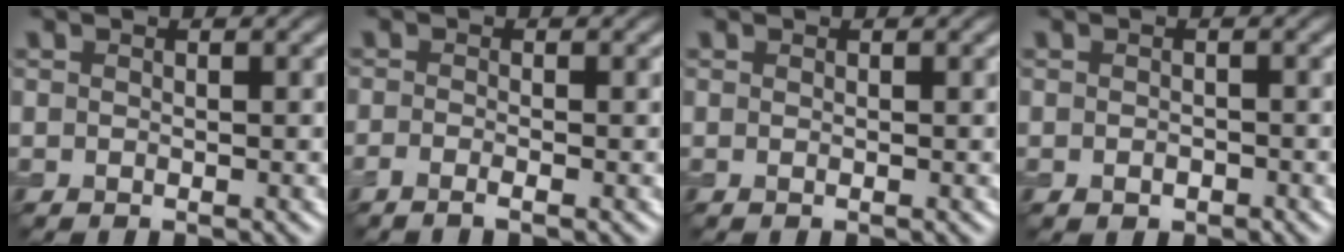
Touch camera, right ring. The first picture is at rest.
{"total": 1.0, "force": [-0.8, -0.2, 0.6], "torque": [-0.017, -0.005, -0.018]}
{"total": 0.0}
{"total": 0.6, "force": [-0.3, 0.4, 0.0], "torque": [0.004, 0.000, -0.006]}